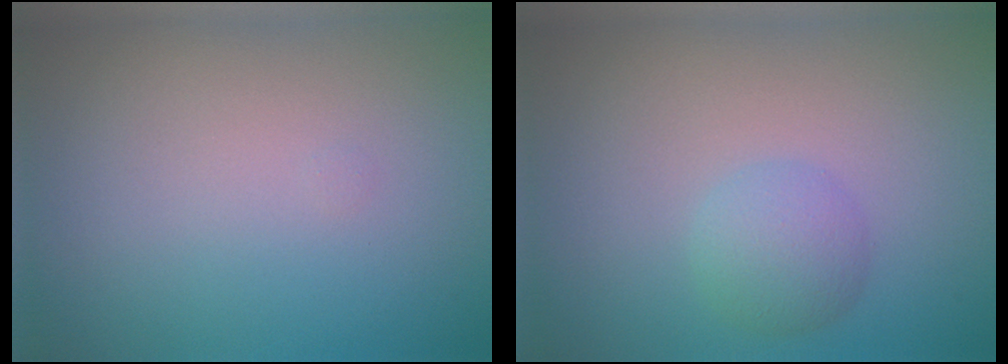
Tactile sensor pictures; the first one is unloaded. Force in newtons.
{"total": 2.6, "press": 2.6, "slide": 0.1}